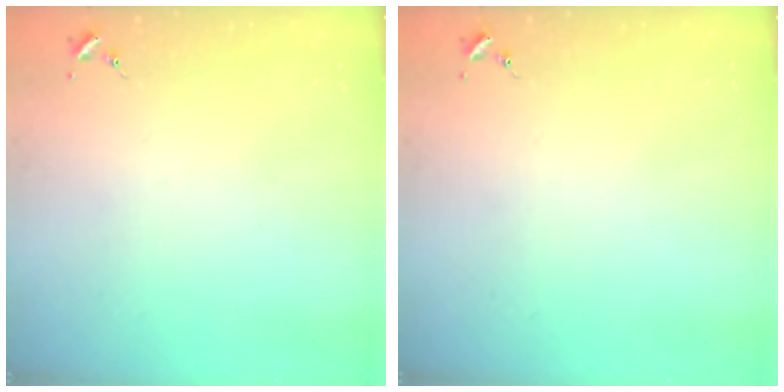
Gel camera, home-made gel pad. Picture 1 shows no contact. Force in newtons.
{"total": 0.0}